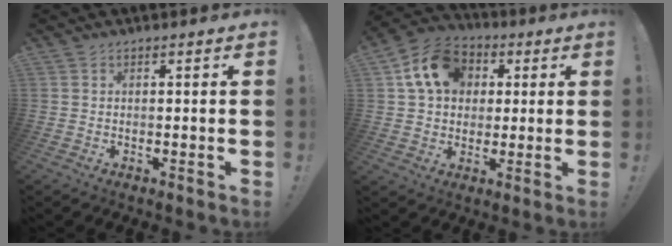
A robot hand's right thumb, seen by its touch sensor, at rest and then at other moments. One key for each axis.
{"total": 15.1, "fx": 4.8, "fy": 11.8, "fz": 8.1, "tx": -0.119, "ty": -0.002, "tz": 0.096}